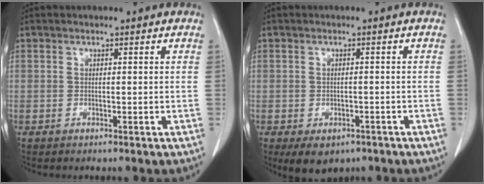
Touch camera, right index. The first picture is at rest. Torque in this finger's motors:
{"motor_torque": [0.05, -0.12, 0.08, 0.00]}